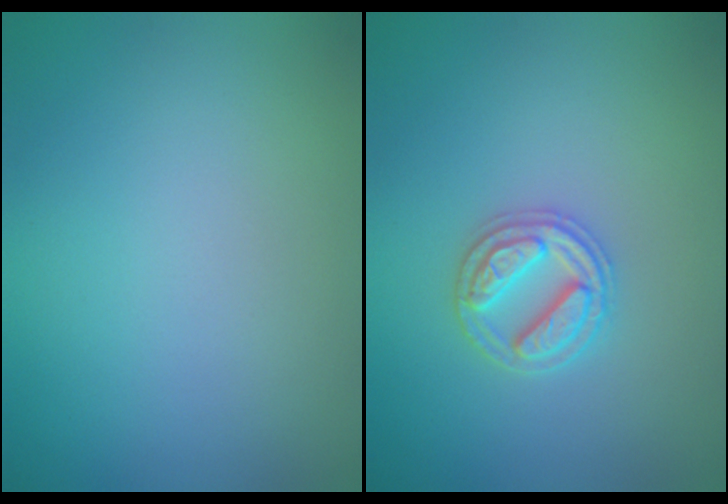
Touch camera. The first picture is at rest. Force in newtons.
{"total": 2.7, "press": 2.7, "slide": 0.3}